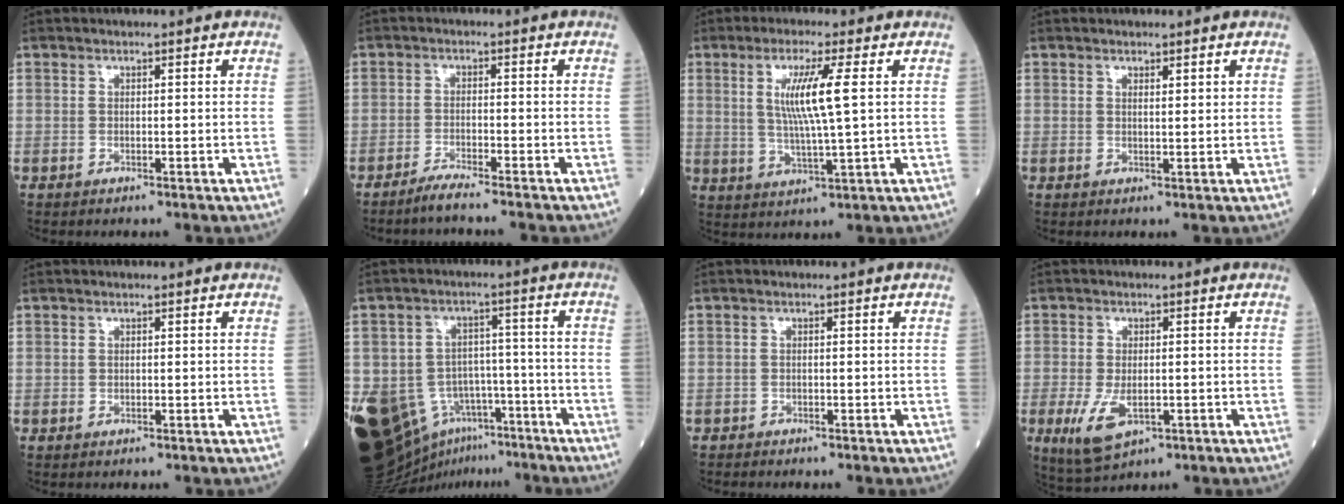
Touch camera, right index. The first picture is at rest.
{"total": 3.4, "force": [-3.0, -0.6, 1.5], "torque": [-0.033, -0.005, -0.052]}
{"total": 7.9, "force": [2.0, -0.4, 7.7], "torque": [-0.153, -0.004, 0.039]}
{"total": 1.2, "force": [0.8, 0.1, 0.8], "torque": [-0.017, -0.003, 0.015]}
{"total": 0.0}
{"total": 23.4, "force": [-13.0, 15.5, 11.7], "torque": [-0.298, 0.011, -0.193]}
{"total": 0.8, "force": [-0.8, 0.1, 0.0], "torque": [-0.007, -0.002, -0.019]}
{"total": 6.4, "force": [-2.2, 3.0, 5.2], "torque": [-0.109, -0.015, -0.028]}